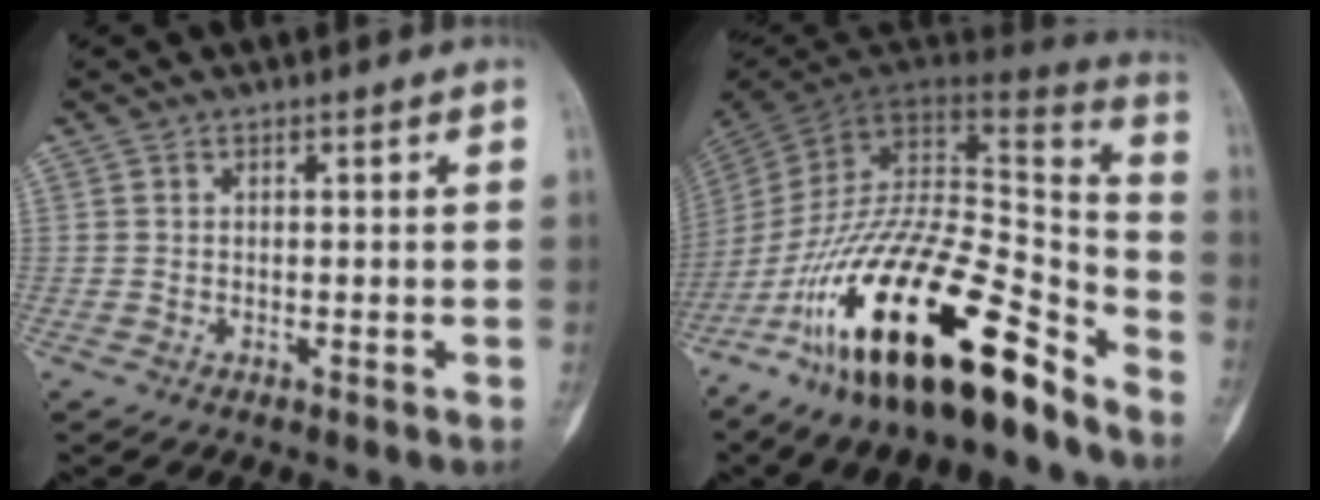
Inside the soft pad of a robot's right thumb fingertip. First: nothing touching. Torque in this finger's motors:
{"motor_torque": [1.96, 1.61, 1.37, -1.41, 0.38]}